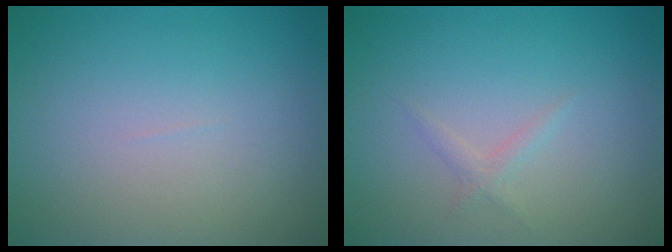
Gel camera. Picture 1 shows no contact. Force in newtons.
{"total": 0.9, "press": 0.9, "slide": 0.0}